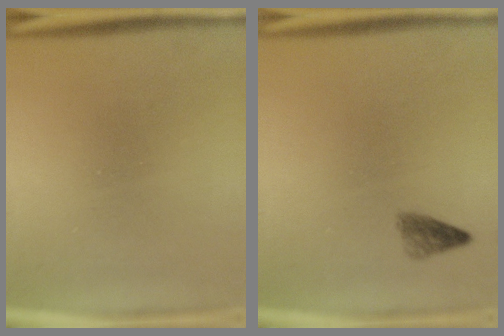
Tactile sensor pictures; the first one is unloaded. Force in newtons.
{"total": 1.7}